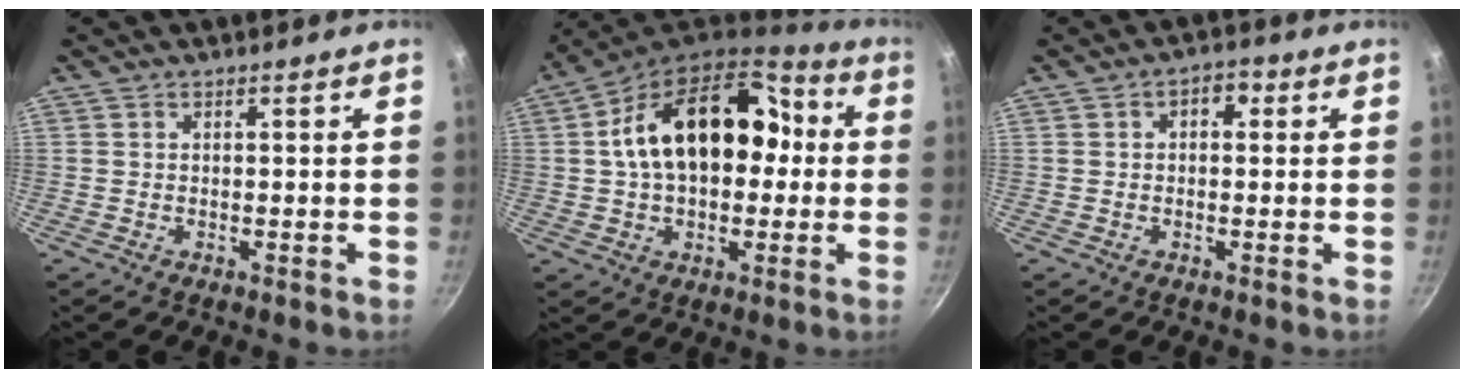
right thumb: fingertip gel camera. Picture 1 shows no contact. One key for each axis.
{"total": 21.6, "fx": 2.1, "fy": 14.1, "fz": 16.2, "tx": -0.238, "ty": 0.044, "tz": 0.019}
{"total": 3.3, "fx": 0.7, "fy": 2.2, "fz": 2.3, "tx": -0.016, "ty": 0.008, "tz": 0.003}